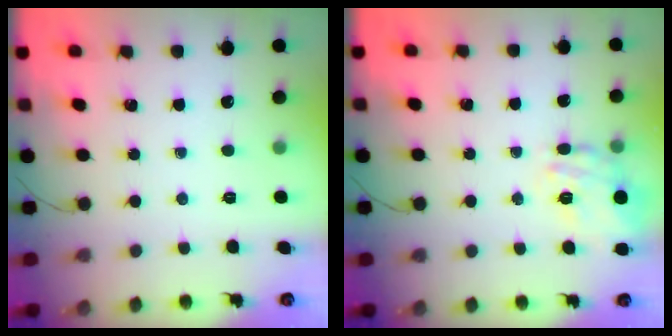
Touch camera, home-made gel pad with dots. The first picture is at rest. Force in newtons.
{"total": 16.9, "press": 16.8, "slide": 1.5}